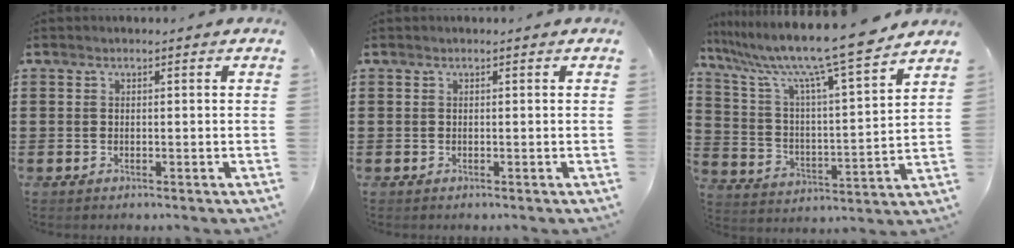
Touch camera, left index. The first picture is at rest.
{"total": 0.0}
{"total": 11.6, "force": [9.7, 0.0, 6.3], "torque": [-0.159, -0.063, 0.156]}